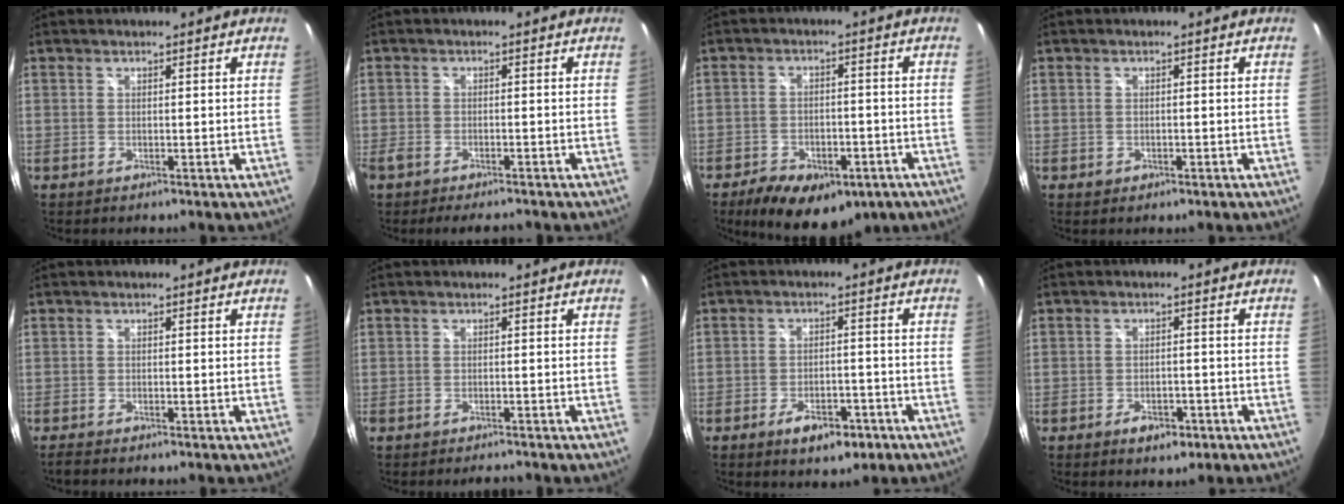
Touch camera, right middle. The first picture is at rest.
{"total": 5.9, "force": [-4.9, 2.0, 2.7], "torque": [-0.066, -0.017, -0.081]}
{"total": 15.1, "force": [-9.5, 7.9, 8.8], "torque": [-0.183, -0.013, -0.127]}
{"total": 1.5, "force": [-0.7, 1.2, 0.6], "torque": [-0.012, -0.004, -0.011]}
{"total": 1.4, "force": [-1.3, 0.0, 0.6], "torque": [-0.013, -0.007, -0.025]}
{"total": 2.4, "force": [-2.2, 0.7, 0.7], "torque": [-0.017, -0.007, -0.035]}
{"total": 7.0, "force": [-4.2, 3.5, 4.5], "torque": [-0.090, -0.001, -0.057]}
{"total": 4.4, "force": [-2.6, 2.5, 2.6], "torque": [-0.052, 0.000, -0.034]}